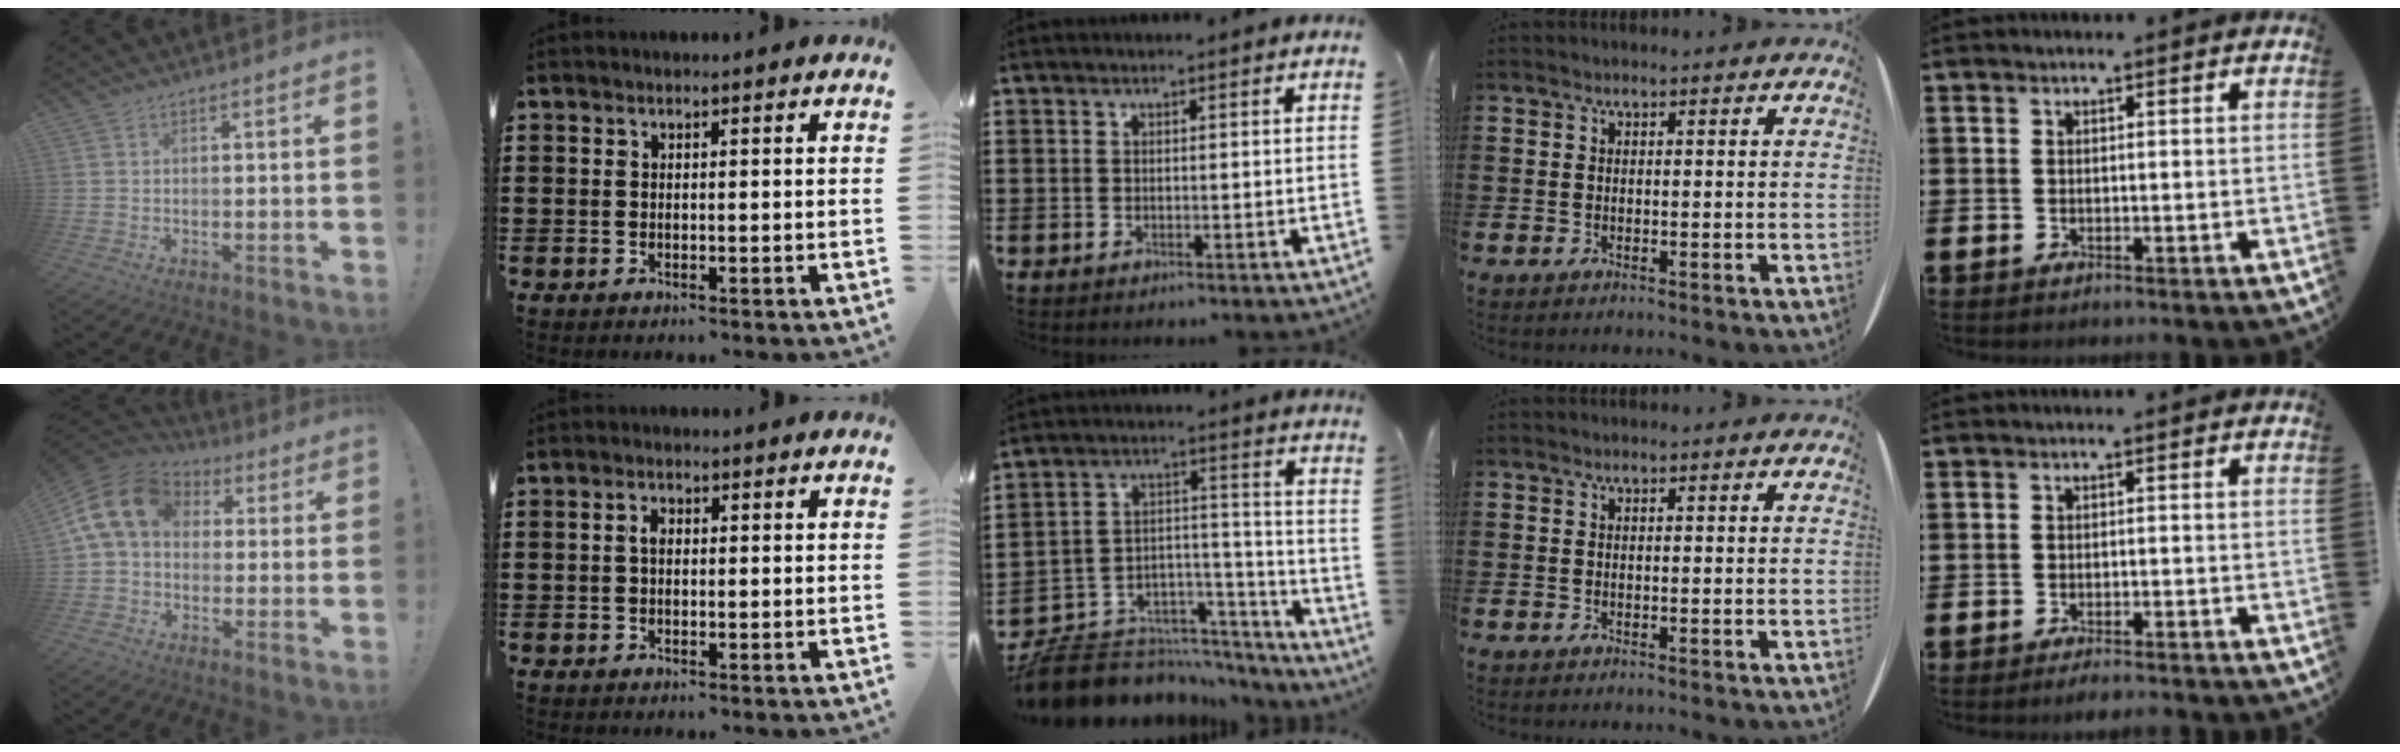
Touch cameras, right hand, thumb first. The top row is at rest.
{"thumb": {"total": 14.2, "force": [3.3, 10.5, 9.0], "torque": [-0.161, 0.008, 0.067]}, "index": {"total": 1.7, "force": [0.1, 0.9, 1.4], "torque": [-0.028, 0.005, 0.000]}, "middle": {"total": 7.8, "force": [-7.1, 3.2, 0.7], "torque": [-0.017, 0.012, -0.134]}, "little": {"total": 1.3, "force": [-1.3, 0.0, 0.4], "torque": [-0.008, -0.001, -0.025]}}